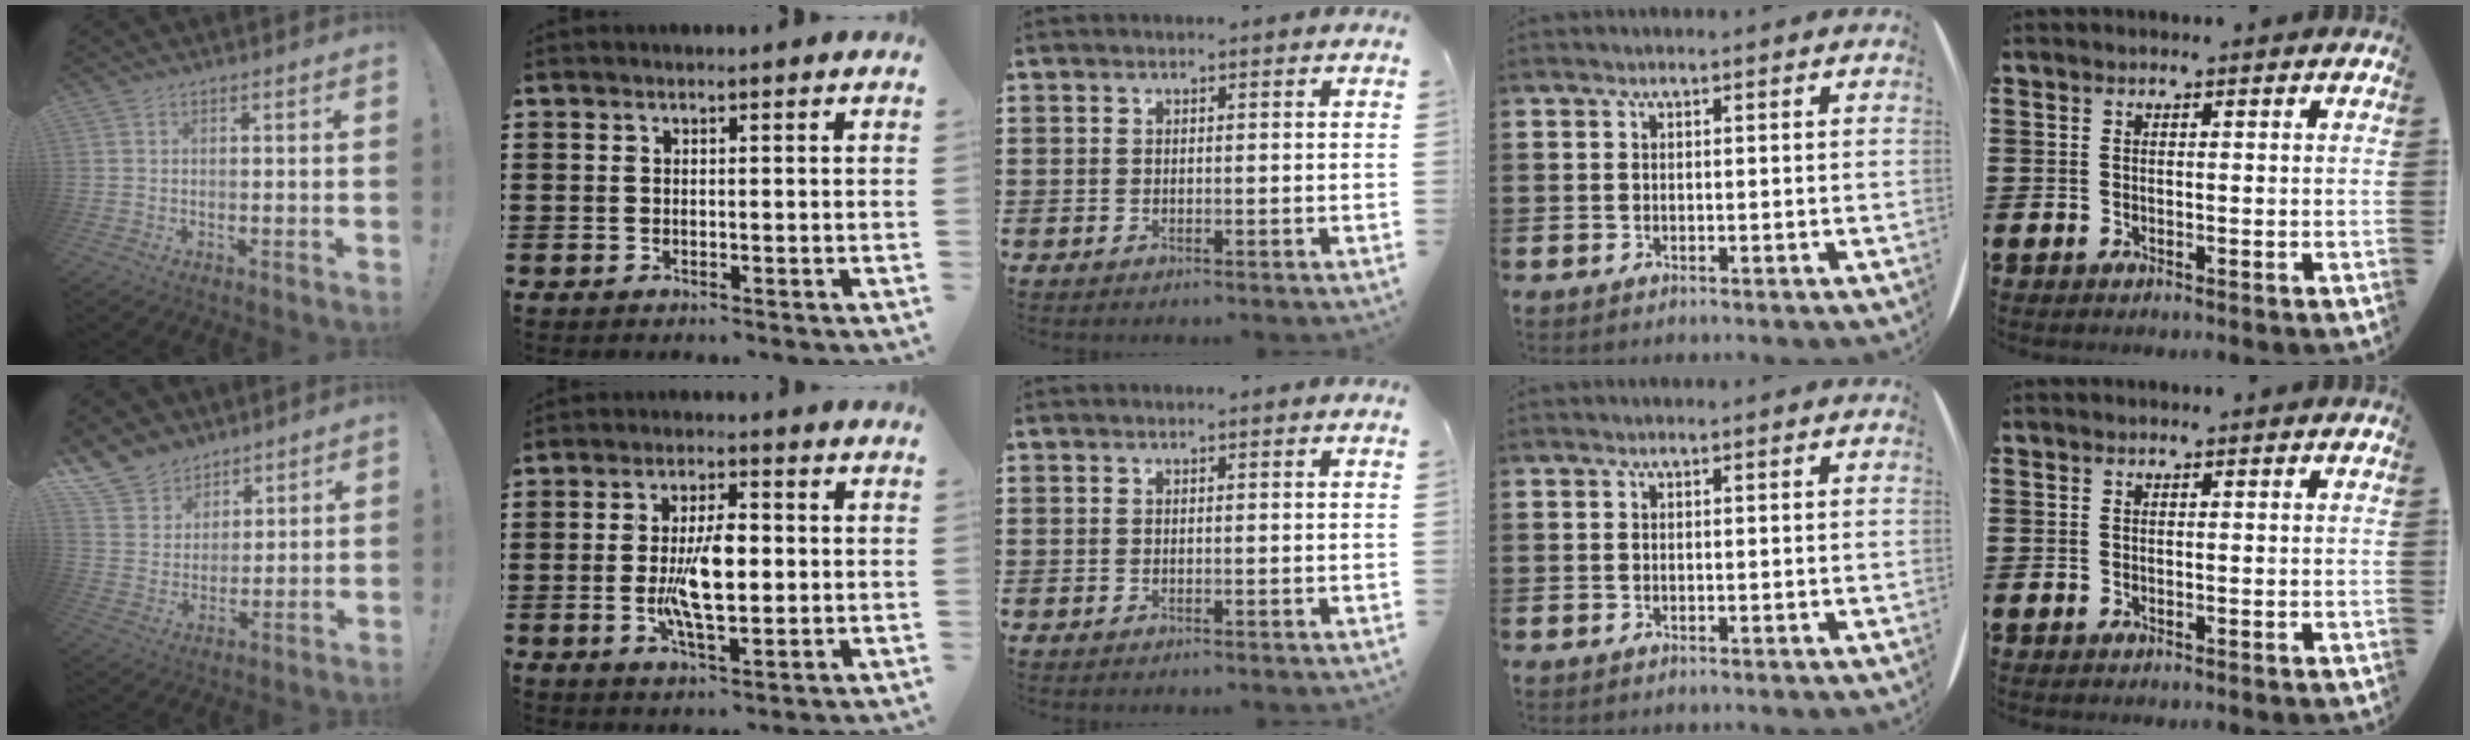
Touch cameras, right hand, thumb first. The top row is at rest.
{"thumb": {"total": 10.8, "force": [8.3, 6.8, 1.6], "torque": [-0.042, -0.066, 0.165]}, "index": {"total": 8.3, "force": [-0.5, 3.1, 7.7], "torque": [-0.163, -0.002, -0.017]}}